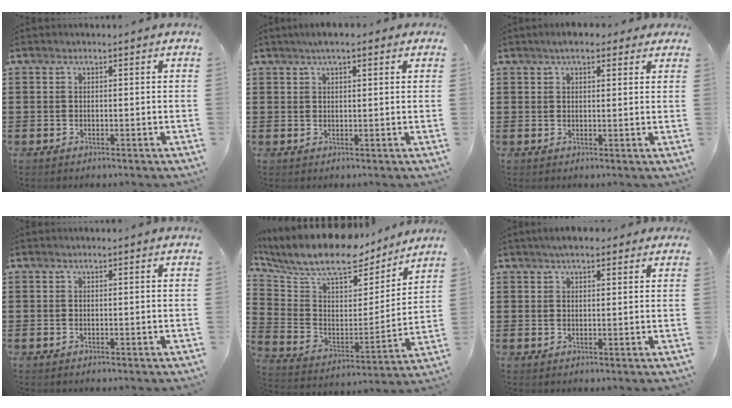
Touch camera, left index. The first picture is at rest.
{"total": 2.9, "force": [1.9, 0.9, 2.0], "torque": [-0.043, 0.008, 0.033]}
{"total": 3.7, "force": [2.7, 1.4, 2.2], "torque": [-0.041, 0.005, 0.046]}
{"total": 0.0}
{"total": 11.8, "force": [9.9, 3.3, 5.7], "torque": [-0.145, -0.062, 0.172]}
{"total": 3.2, "force": [2.4, 1.2, 1.7], "torque": [-0.038, 0.009, 0.043]}